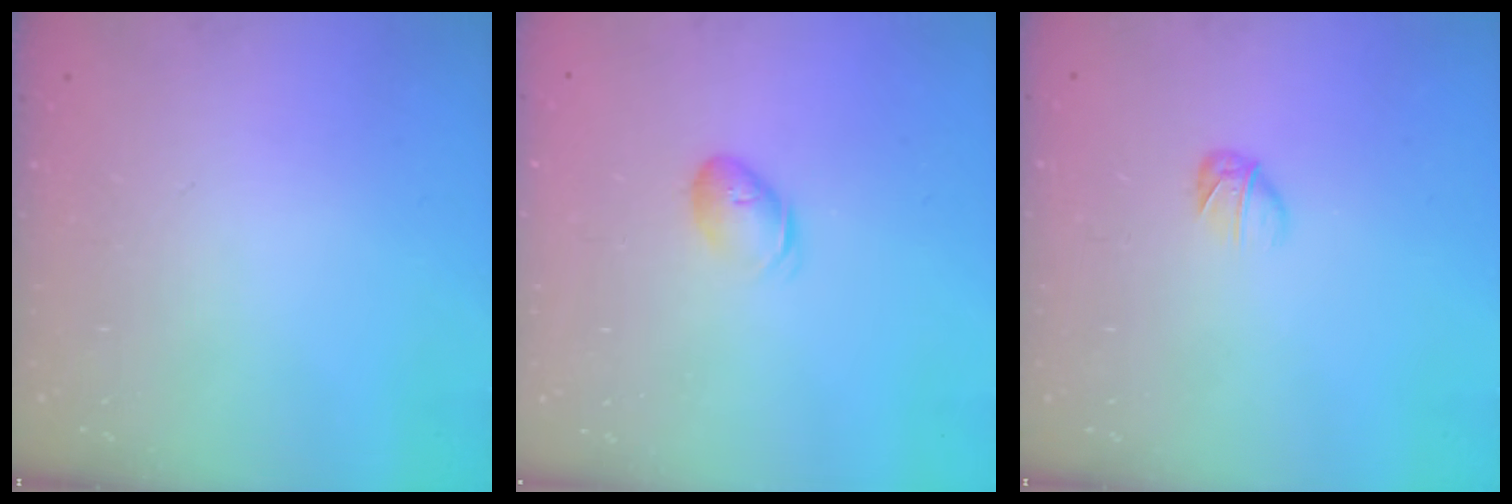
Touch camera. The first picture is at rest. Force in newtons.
{"total": 7.4, "press": 7.3, "slide": 1.2}
{"total": 2.7, "press": 2.7, "slide": 0.7}